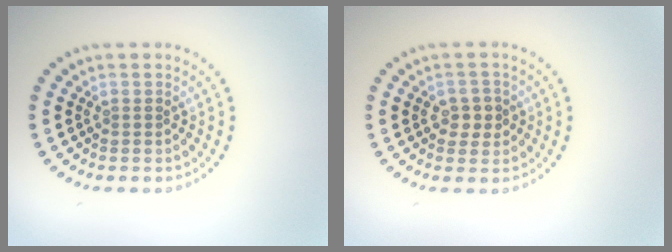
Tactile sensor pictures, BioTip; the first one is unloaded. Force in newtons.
{"total": 2.2, "press": 2.1, "slide": 0.5}